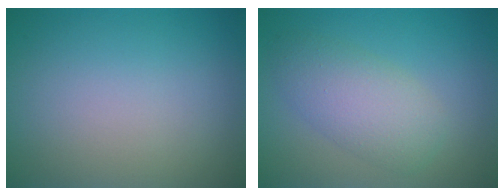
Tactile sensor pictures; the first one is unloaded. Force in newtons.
{"total": 4.3, "press": 4.3, "slide": 0.2}